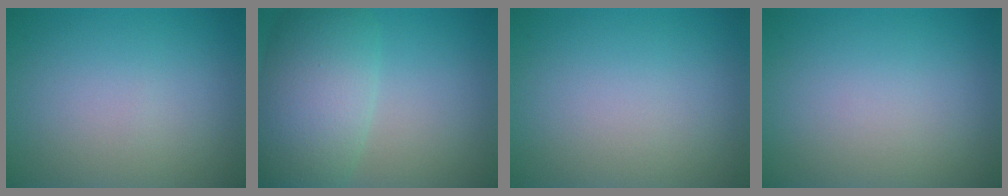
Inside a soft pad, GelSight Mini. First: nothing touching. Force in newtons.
{"total": 8.0, "press": 8.0, "slide": 0.5}
{"total": 0.0}
{"total": 0.0}